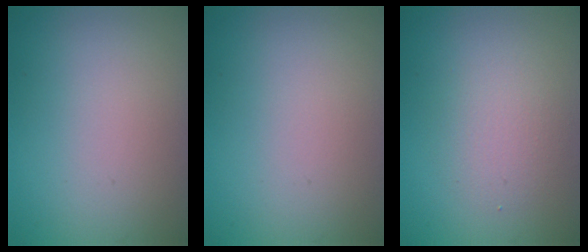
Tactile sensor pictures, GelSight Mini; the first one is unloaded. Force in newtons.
{"total": 0.0}
{"total": 2.4, "press": 2.4, "slide": 0.1}